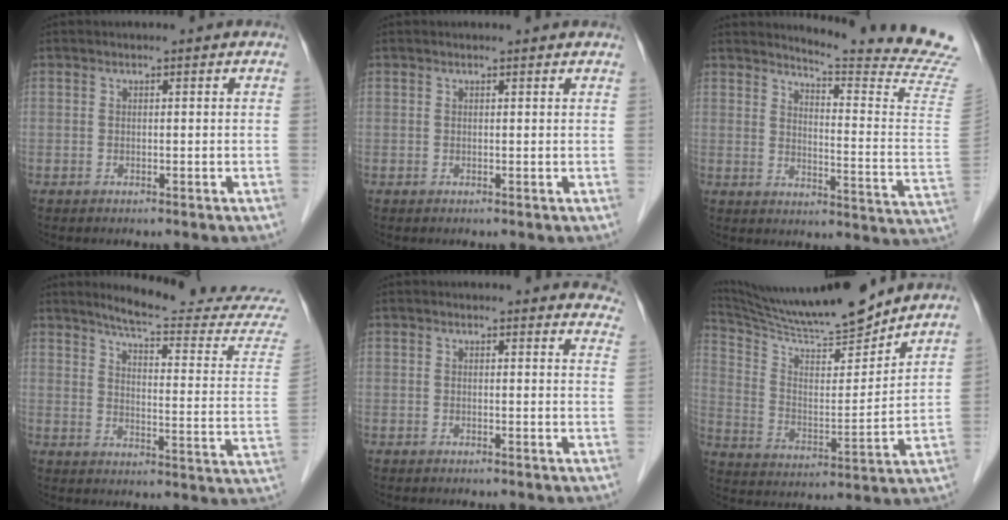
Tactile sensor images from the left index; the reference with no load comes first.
{"total": 2.2, "force": [2.2, 0.4, 0.5], "torque": [-0.015, 0.010, 0.017]}
{"total": 17.5, "force": [16.8, -3.2, 4.1], "torque": [-0.070, -0.159, 0.189]}
{"total": 21.2, "force": [20.2, 0.0, 6.6], "torque": [-0.090, -0.121, 0.234]}
{"total": 9.6, "force": [9.3, 2.0, 1.3], "torque": [0.027, -0.028, 0.061]}
{"total": 17.3, "force": [16.2, 0.3, 5.8], "torque": [-0.115, -0.008, 0.276]}